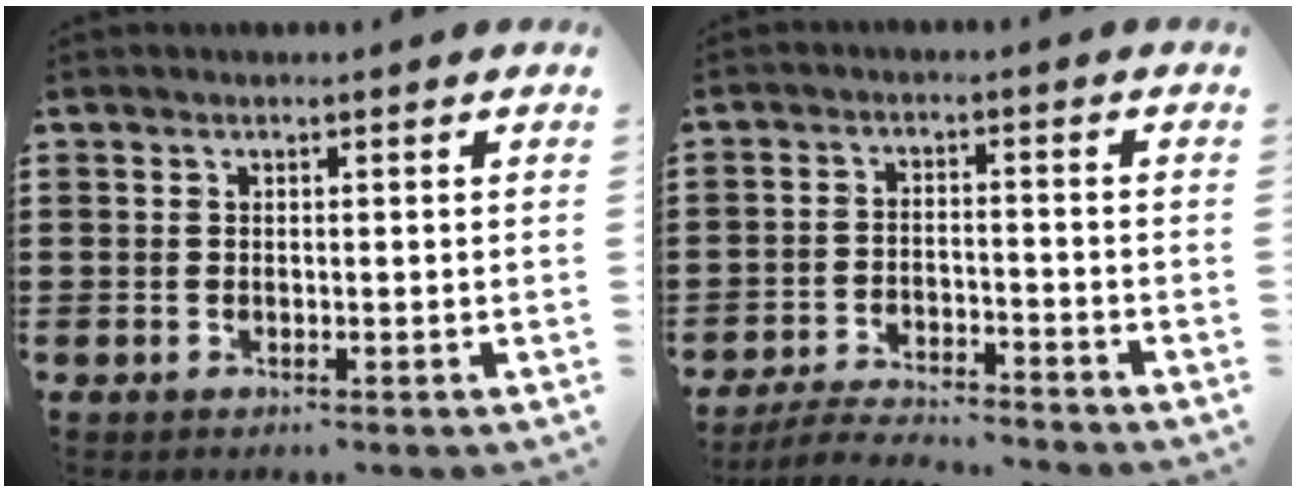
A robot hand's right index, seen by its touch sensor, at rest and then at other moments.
{"total": 4.4, "force": [-4.3, 0.2, 0.9], "torque": [-0.024, -0.001, -0.090]}